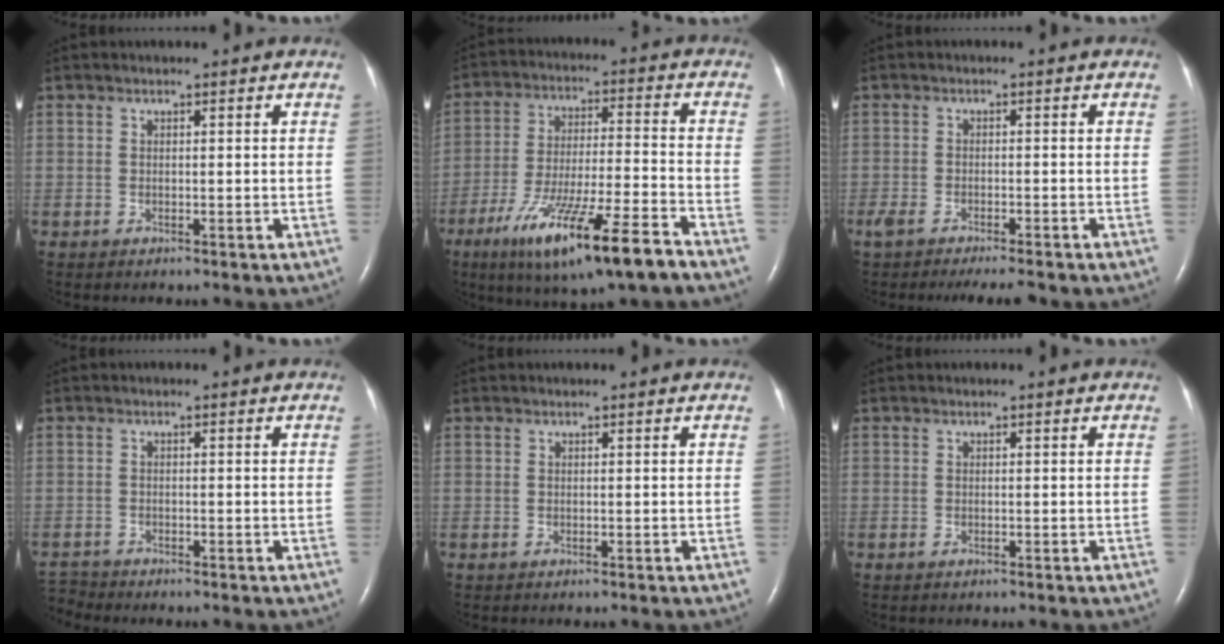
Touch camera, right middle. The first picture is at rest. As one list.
[{"total": 16.5, "force": [-10.3, 1.0, 12.8], "torque": [-0.230, -0.038, -0.177]}, {"total": 8.2, "force": [-6.8, 1.5, 4.3], "torque": [-0.067, -0.008, -0.101]}, {"total": 2.5, "force": [-2.5, 0.0, -0.4], "torque": [0.006, -0.016, -0.044]}, {"total": 0.0}, {"total": 0.0}]